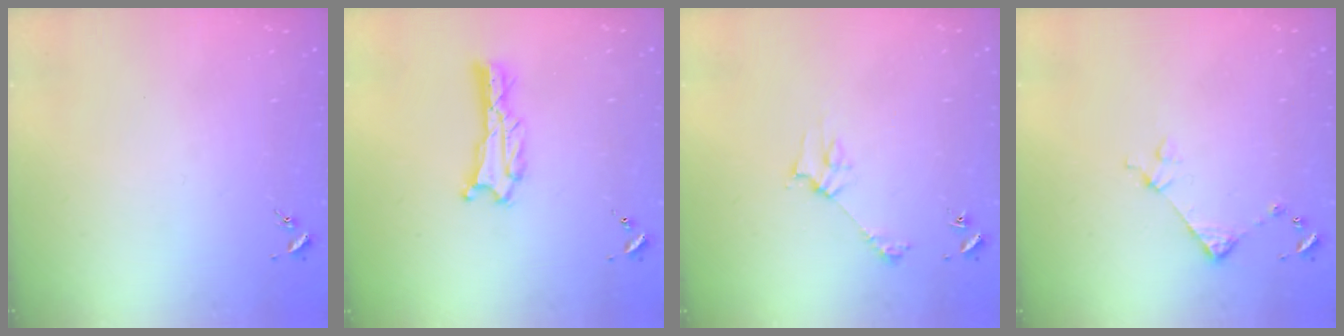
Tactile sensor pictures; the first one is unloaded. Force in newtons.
{"total": 0.7, "press": 0.7, "slide": 0.1}
{"total": 3.1, "press": 3.1, "slide": 0.3}
{"total": 3.8, "press": 3.7, "slide": 0.3}